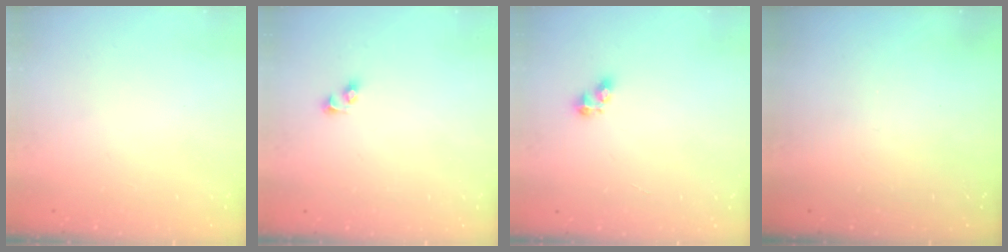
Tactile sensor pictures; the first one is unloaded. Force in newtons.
{"total": 2.3, "press": 2.3, "slide": 0.2}
{"total": 4.1, "press": 4.1, "slide": 0.6}
{"total": 0.0}